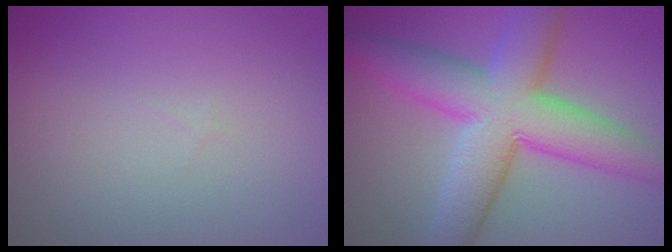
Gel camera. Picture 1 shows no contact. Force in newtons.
{"total": 10.2, "press": 10.2, "slide": 0.2}